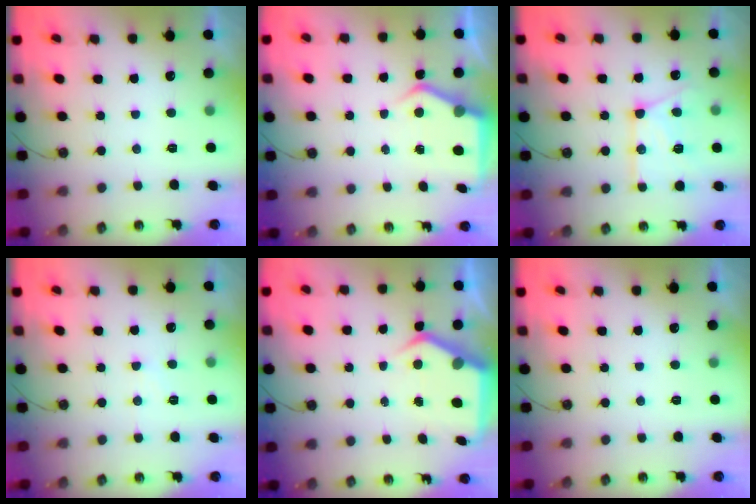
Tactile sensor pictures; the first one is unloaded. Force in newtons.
{"total": 5.0, "press": 5.0, "slide": 0.4}
{"total": 15.0, "press": 14.9, "slide": 1.7}
{"total": 6.0, "press": 6.0, "slide": 0.9}
{"total": 7.2, "press": 7.2, "slide": 0.7}
{"total": 0.0}